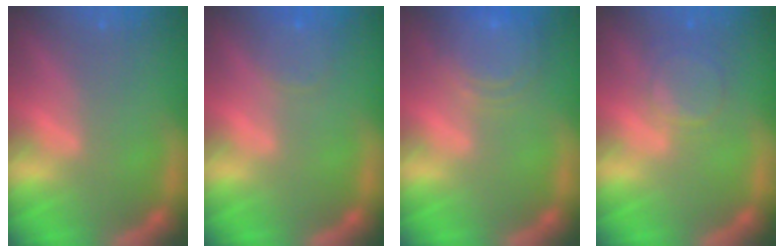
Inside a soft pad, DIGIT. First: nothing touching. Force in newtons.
{"total": 2.4}
{"total": 6.9}
{"total": 4.0}